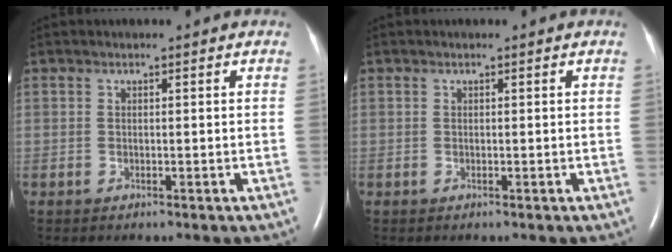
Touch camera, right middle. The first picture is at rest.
{"total": 0.0}